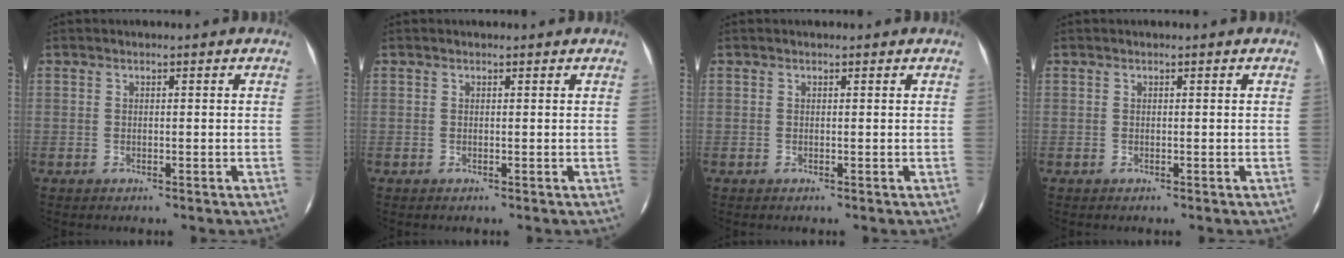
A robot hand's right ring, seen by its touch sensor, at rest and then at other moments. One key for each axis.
{"total": 0.0}
{"total": 0.0}
{"total": 0.0}